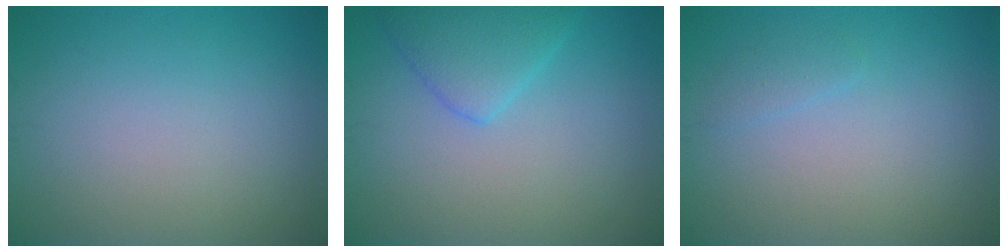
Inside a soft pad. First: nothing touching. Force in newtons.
{"total": 3.2, "press": 3.2, "slide": 0.2}
{"total": 0.9, "press": 0.9, "slide": 0.1}